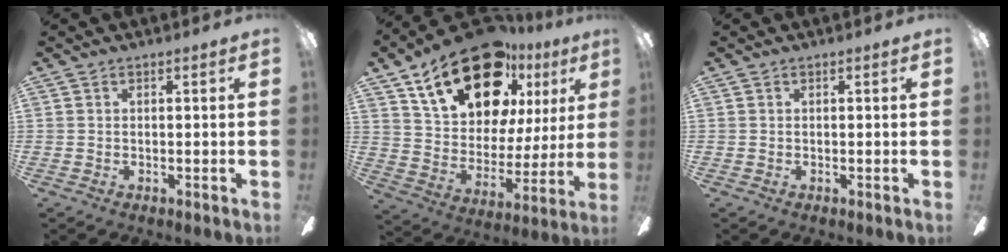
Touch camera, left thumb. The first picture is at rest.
{"total": 25.1, "force": [15.5, 12.8, 14.9], "torque": [-0.256, -0.083, 0.272]}
{"total": 0.0}